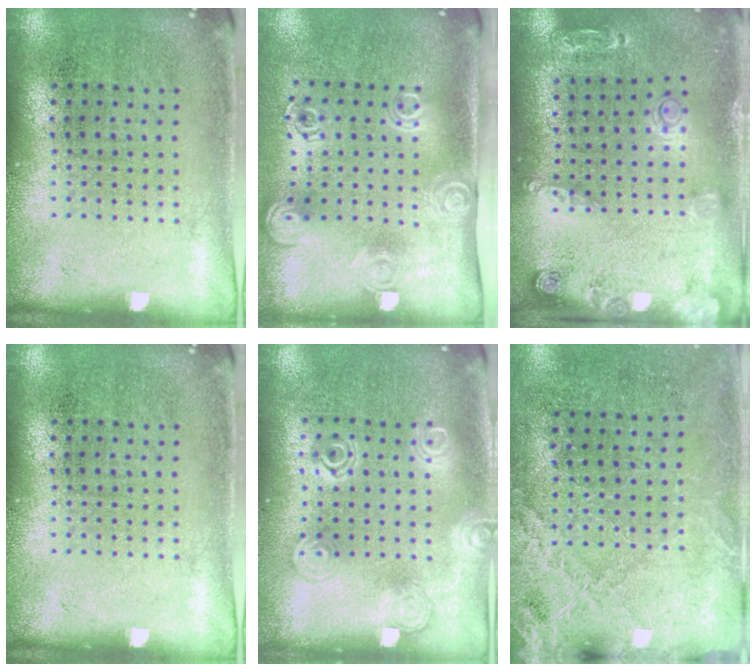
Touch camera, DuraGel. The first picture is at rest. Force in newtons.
{"total": 2.0, "press": 1.4, "slide": 1.4}
{"total": 1.5, "press": 1.5, "slide": 0.3}
{"total": 0.0}
{"total": 1.3, "press": 1.3, "slide": 0.2}
{"total": 2.6, "press": 2.5, "slide": 0.7}